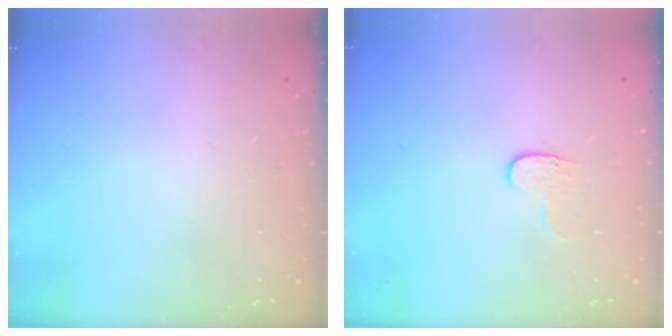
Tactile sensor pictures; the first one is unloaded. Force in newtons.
{"total": 4.6, "press": 4.6, "slide": 0.5}